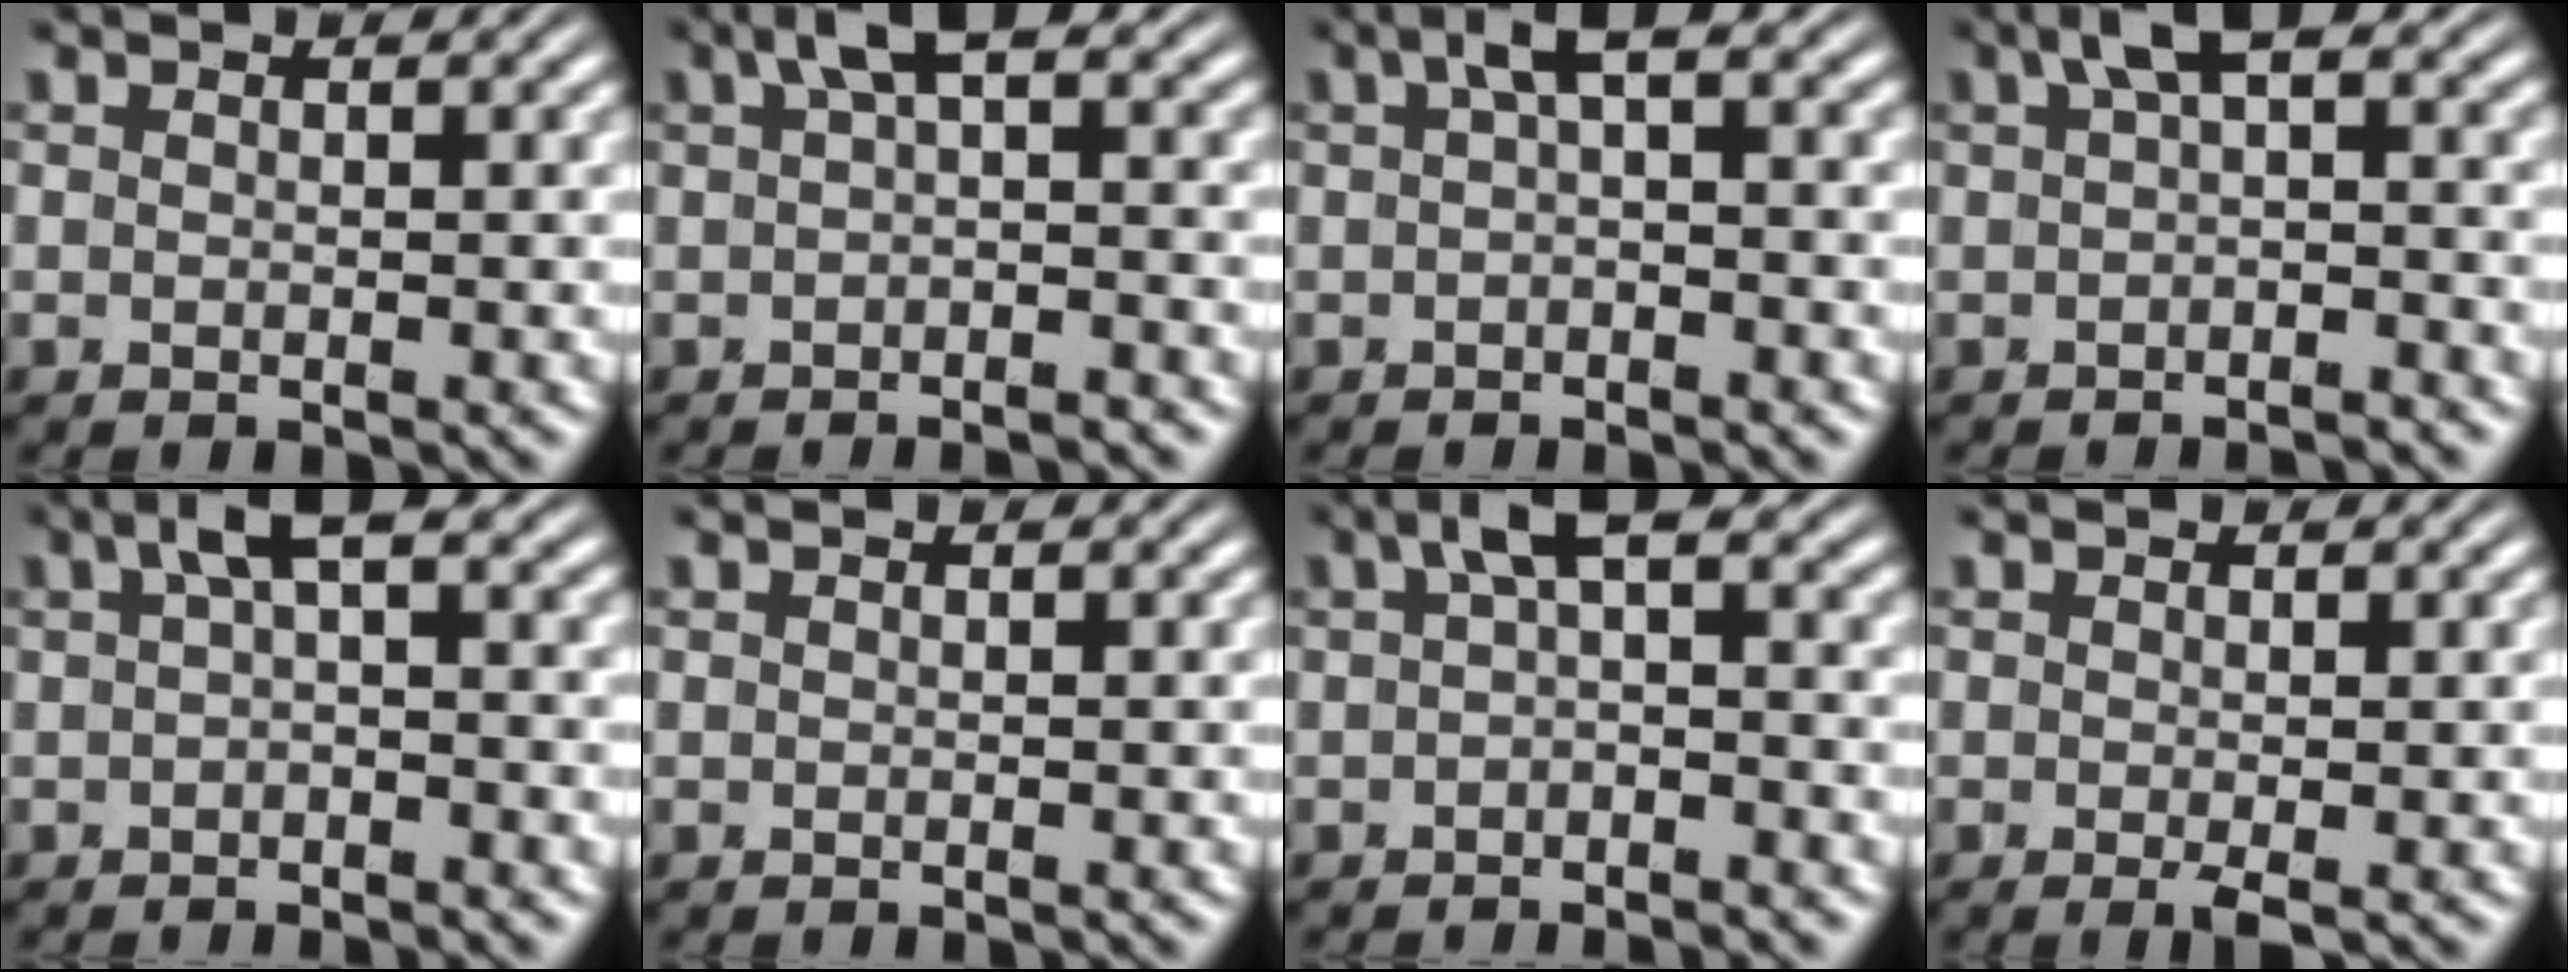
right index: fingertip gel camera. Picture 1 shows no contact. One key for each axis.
{"total": 3.3, "fx": 0.5, "fy": 0.6, "fz": 3.2, "tx": -0.055, "ty": 0.011, "tz": 0.003}
{"total": 3.0, "fx": 0.9, "fy": 0.5, "fz": 2.8, "tx": -0.048, "ty": 0.010, "tz": 0.012}
{"total": 3.3, "fx": 0.2, "fy": 0.8, "fz": 3.2, "tx": -0.055, "ty": 0.008, "tz": 0.001}
{"total": 3.3, "fx": 0.8, "fy": 0.6, "fz": 3.2, "tx": -0.053, "ty": 0.011, "tz": 0.010}
{"total": 0.0}
{"total": 3.5, "fx": 0.4, "fy": 0.9, "fz": 3.3, "tx": -0.056, "ty": 0.009, "tz": 0.002}
{"total": 1.1, "fx": -0.4, "fy": 0.1, "fz": 1.0, "tx": -0.015, "ty": -0.006, "tz": -0.007}